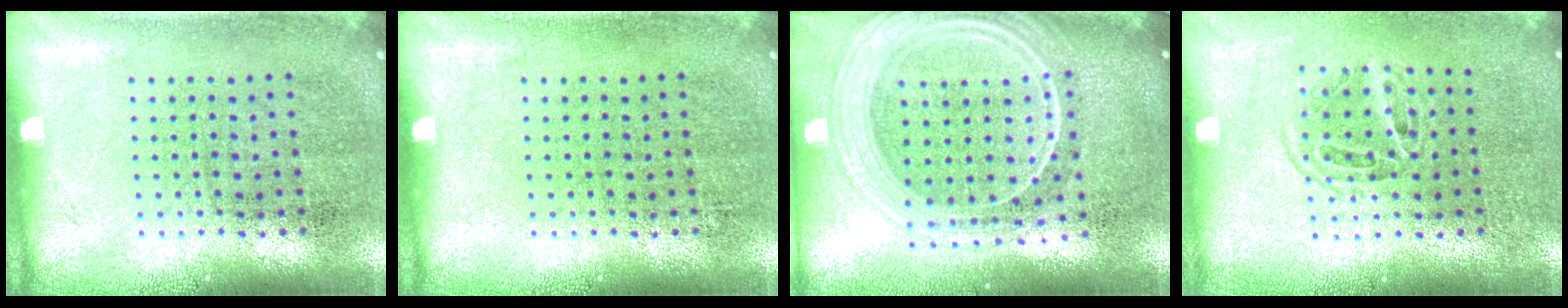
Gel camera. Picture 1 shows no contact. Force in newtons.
{"total": 0.0}
{"total": 2.5, "press": 2.1, "slide": 1.2}
{"total": 1.3, "press": 1.1, "slide": 0.7}